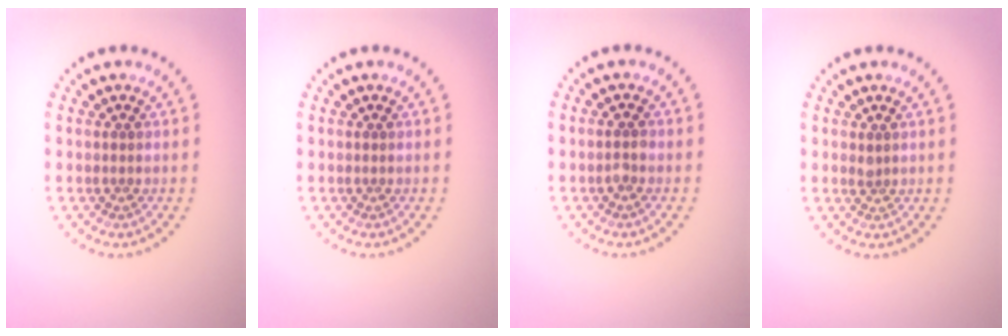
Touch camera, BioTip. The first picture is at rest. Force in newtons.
{"total": 0.0}
{"total": 1.0, "press": 0.9, "slide": 0.1}
{"total": 0.6, "press": 0.5, "slide": 0.3}